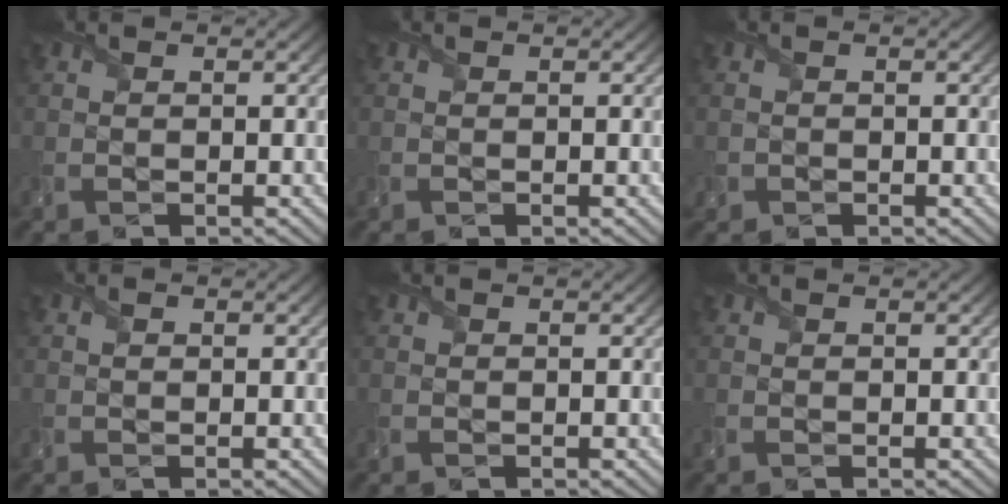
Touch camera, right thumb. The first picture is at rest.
{"total": 0.0}
{"total": 0.8, "force": [-0.4, 0.7, 0.1], "torque": [0.000, -0.007, -0.009]}
{"total": 0.6, "force": [0.1, 0.3, 0.4], "torque": [-0.010, 0.001, 0.001]}
{"total": 0.0}
{"total": 0.0}